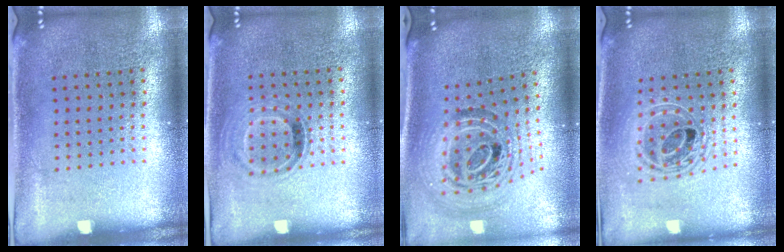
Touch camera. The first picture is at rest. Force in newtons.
{"total": 0.9, "press": 0.8, "slide": 0.4}
{"total": 1.9, "press": 1.5, "slide": 1.2}
{"total": 1.7, "press": 1.4, "slide": 0.9}